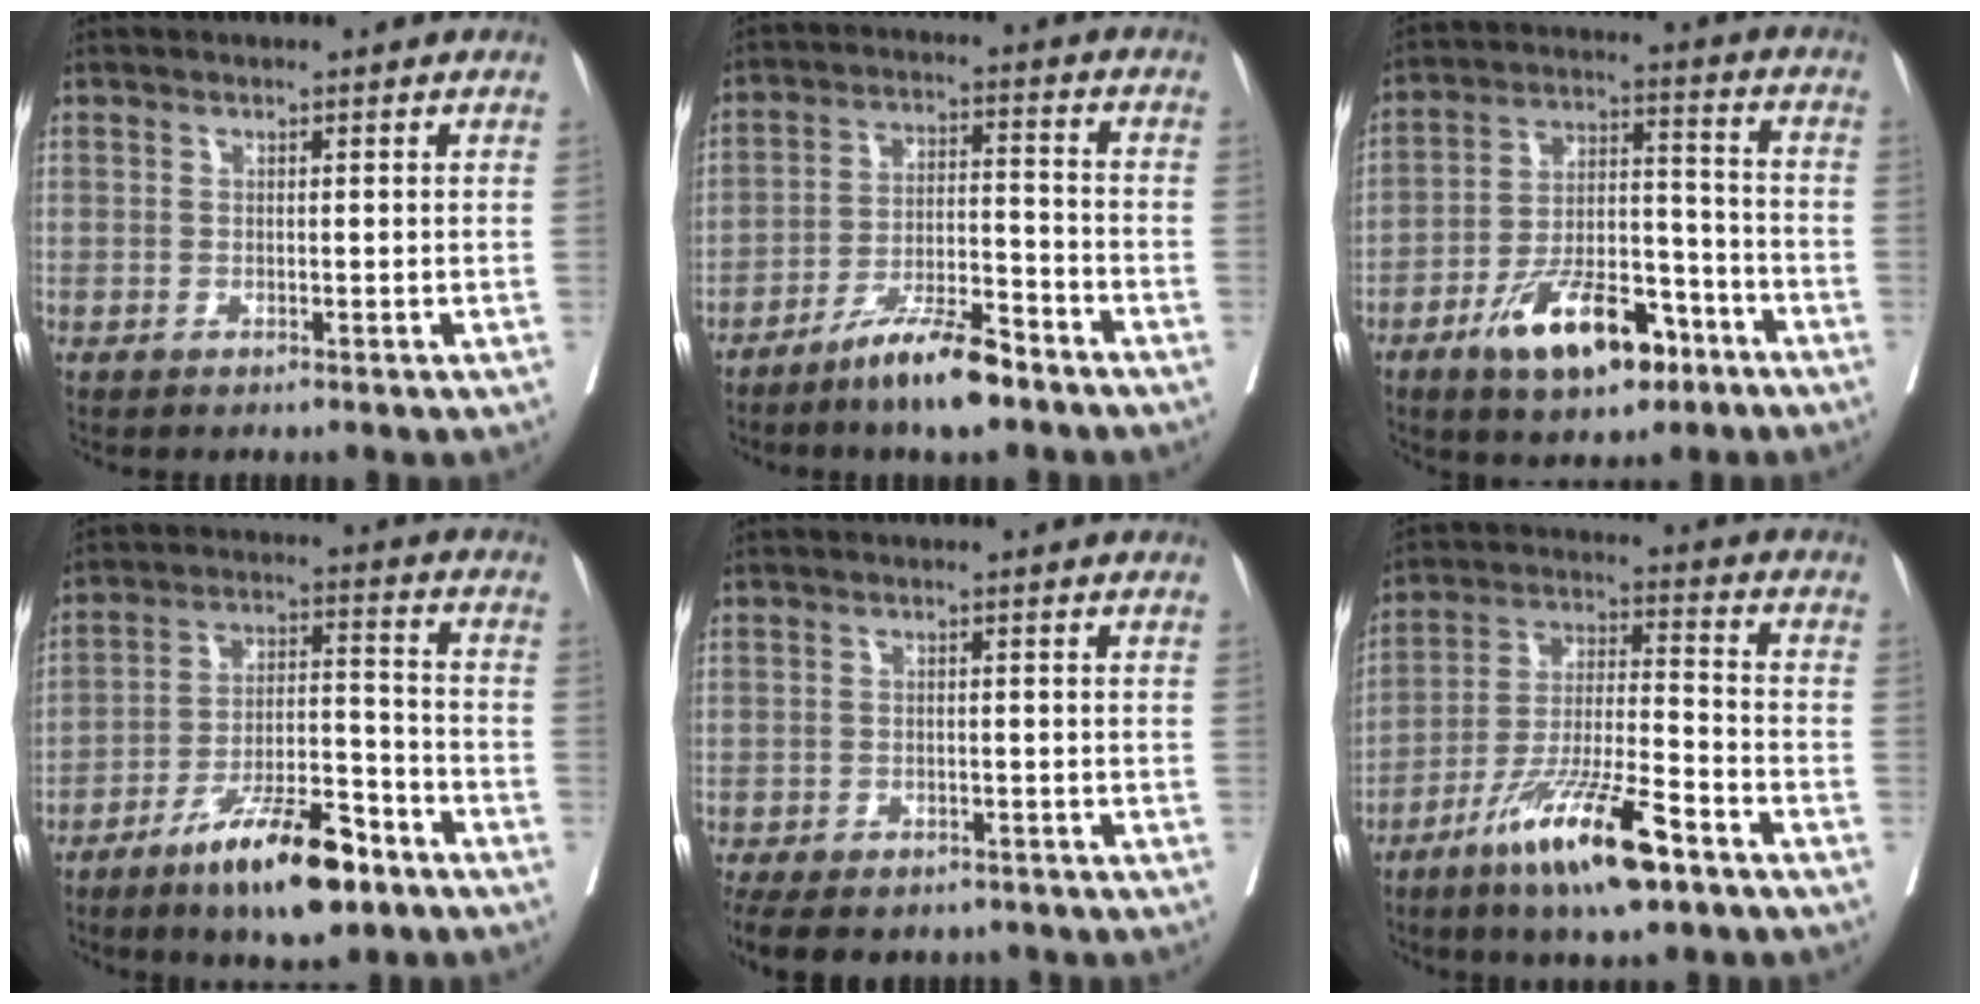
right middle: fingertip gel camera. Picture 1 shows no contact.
{"total": 8.7, "force": [-6.6, 1.2, 5.5], "torque": [-0.098, -0.006, -0.121]}
{"total": 14.0, "force": [-8.2, 5.6, 9.8], "torque": [-0.169, 0.010, -0.135]}
{"total": 13.5, "force": [-9.1, 3.2, 9.5], "torque": [-0.161, 0.002, -0.155]}
{"total": 12.7, "force": [-9.9, 5.9, 5.4], "torque": [-0.120, -0.011, -0.127]}
{"total": 14.7, "force": [-9.2, 2.1, 11.3], "torque": [-0.215, -0.026, -0.167]}